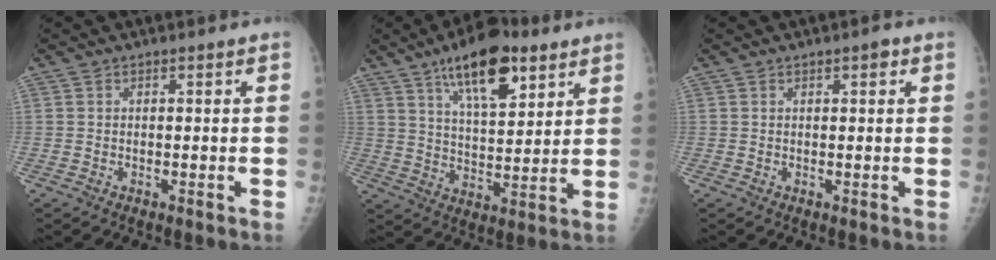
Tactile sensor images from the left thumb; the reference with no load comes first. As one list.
[{"total": 15.4, "force": [8.9, 6.2, 11.0], "torque": [-0.146, -0.038, 0.145]}, {"total": 1.4, "force": [0.7, 0.5, 1.1], "torque": [-0.012, 0.000, 0.008]}]